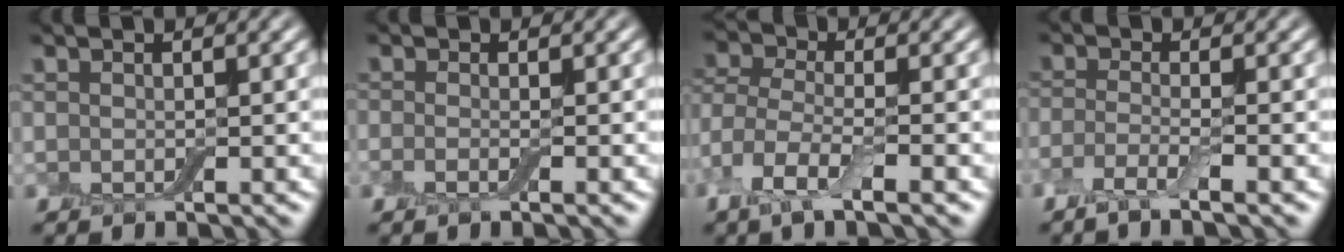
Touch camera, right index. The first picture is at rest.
{"total": 0.6, "force": [-0.3, 0.1, 0.5], "torque": [-0.014, -0.001, -0.012]}
{"total": 6.2, "force": [-2.6, 3.1, 4.6], "torque": [-0.102, -0.002, -0.061]}
{"total": 2.1, "force": [-1.5, 0.2, 1.5], "torque": [-0.037, -0.003, -0.040]}